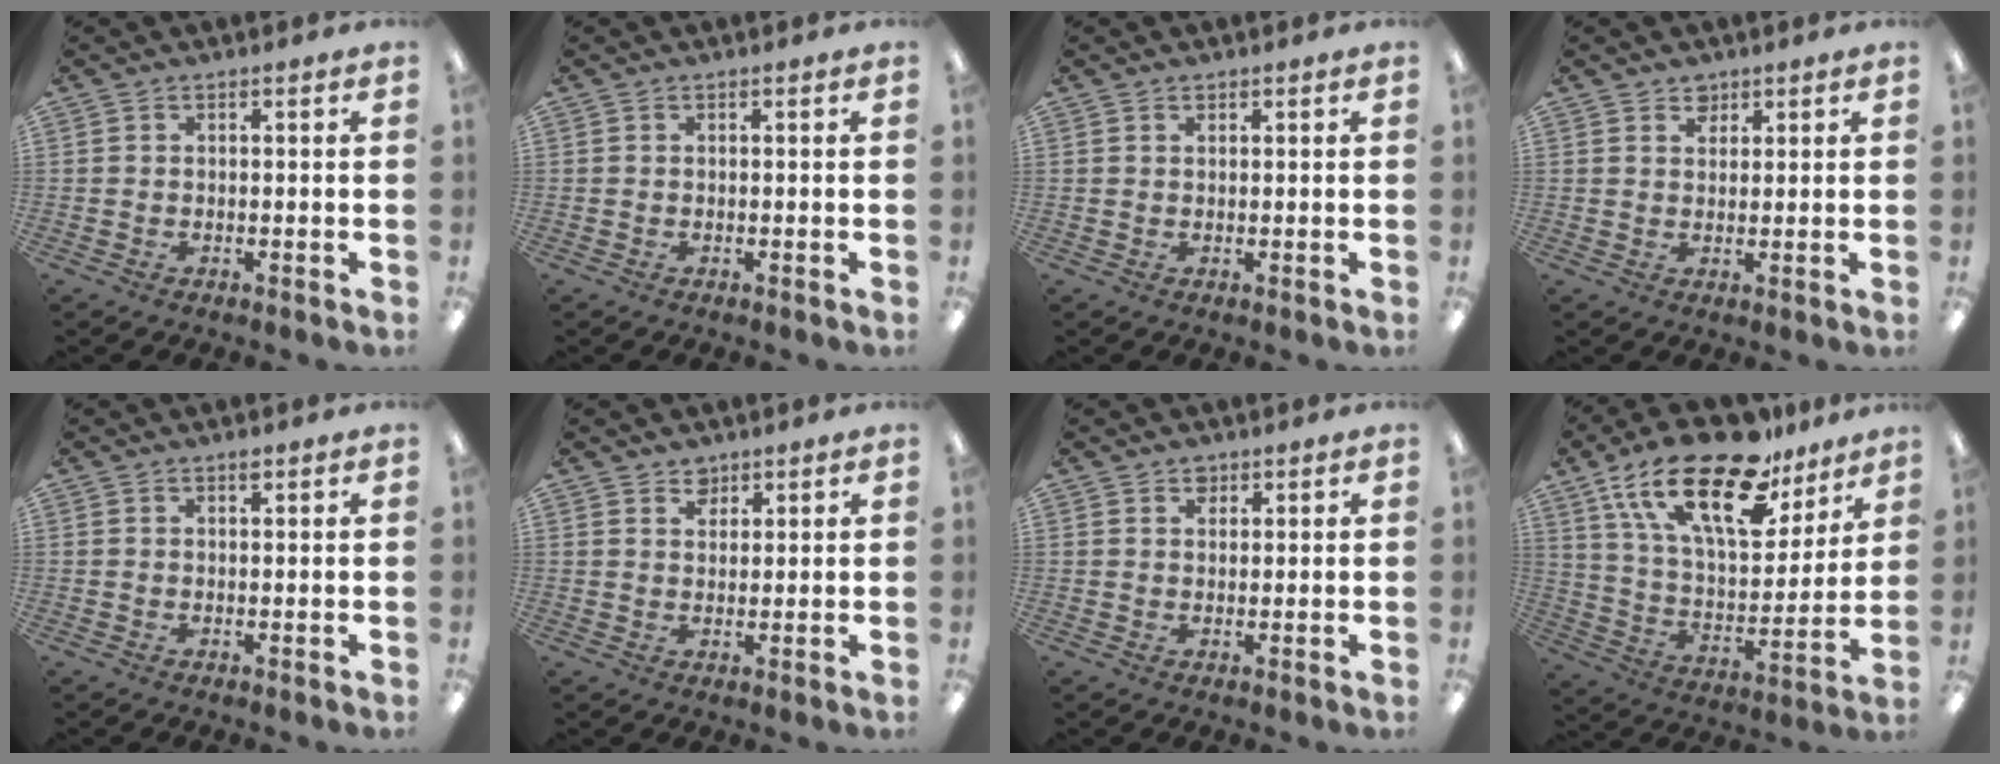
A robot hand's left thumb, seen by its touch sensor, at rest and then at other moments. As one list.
[{"total": 0.0}, {"total": 0.7, "force": [0.5, 0.3, 0.2], "torque": [-0.005, 0.002, 0.010]}, {"total": 2.8, "force": [2.1, 1.7, 0.5], "torque": [0.004, -0.009, 0.038]}, {"total": 1.0, "force": [0.8, 0.3, 0.5], "torque": [-0.004, -0.003, 0.013]}, {"total": 3.1, "force": [2.4, 1.9, 0.5], "torque": [0.001, -0.010, 0.043]}, {"total": 2.1, "force": [1.5, 1.4, 0.5], "torque": [0.004, -0.006, 0.025]}, {"total": 25.1, "force": [15.7, 10.8, 16.4], "torque": [-0.299, -0.085, 0.268]}]